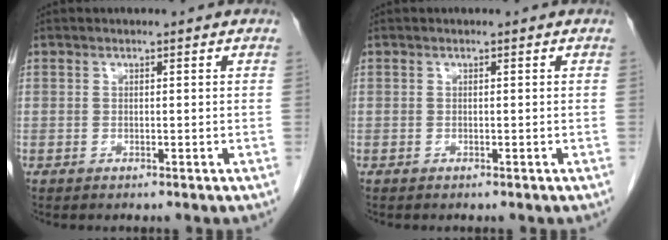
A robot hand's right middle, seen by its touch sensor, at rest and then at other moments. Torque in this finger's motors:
{"motor_torque": [-0.24, -0.30, -0.07, -0.01]}